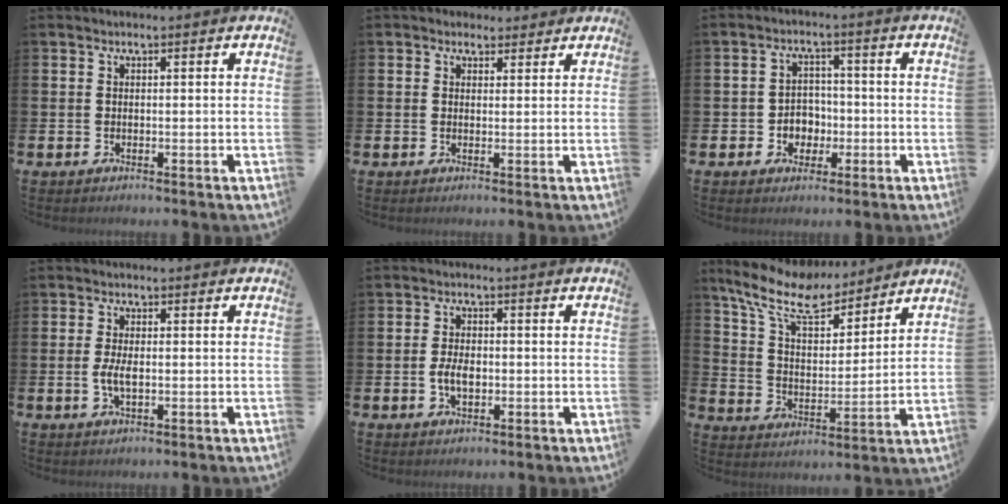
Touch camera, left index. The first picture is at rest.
{"total": 2.4, "force": [2.0, 1.3, -0.2], "torque": [0.005, -0.002, 0.034]}
{"total": 3.5, "force": [-1.0, 3.2, 0.9], "torque": [-0.020, 0.001, -0.028]}
{"total": 2.8, "force": [-0.3, 1.2, 2.5], "torque": [-0.048, 0.003, -0.007]}
{"total": 3.3, "force": [-0.6, 1.9, 2.6], "torque": [-0.041, 0.001, -0.013]}
{"total": 10.9, "force": [9.2, 3.6, 4.6], "torque": [-0.129, -0.051, 0.162]}